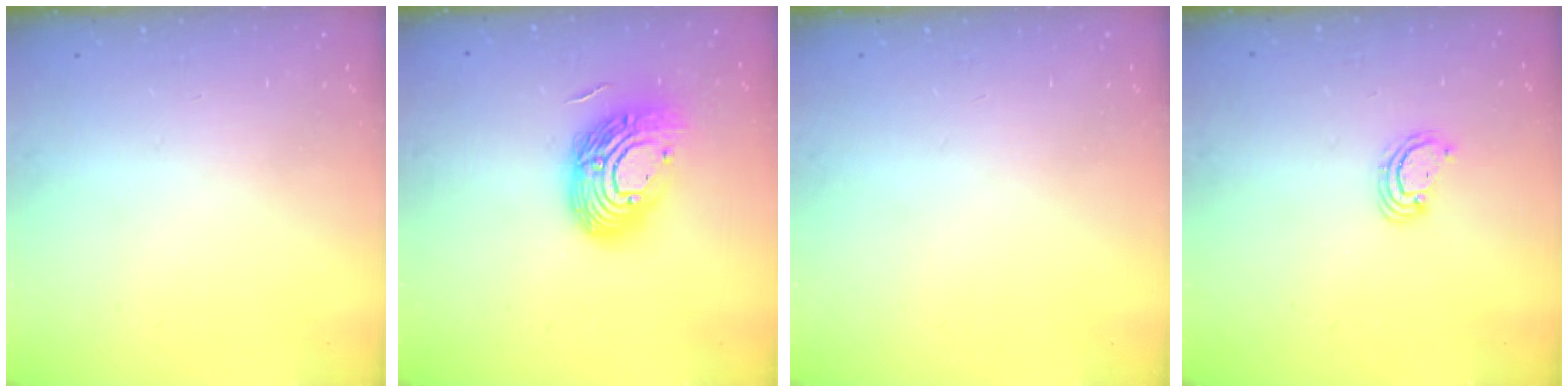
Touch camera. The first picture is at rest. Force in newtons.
{"total": 17.3, "press": 17.2, "slide": 1.2}
{"total": 0.0}
{"total": 2.5, "press": 2.5, "slide": 0.3}